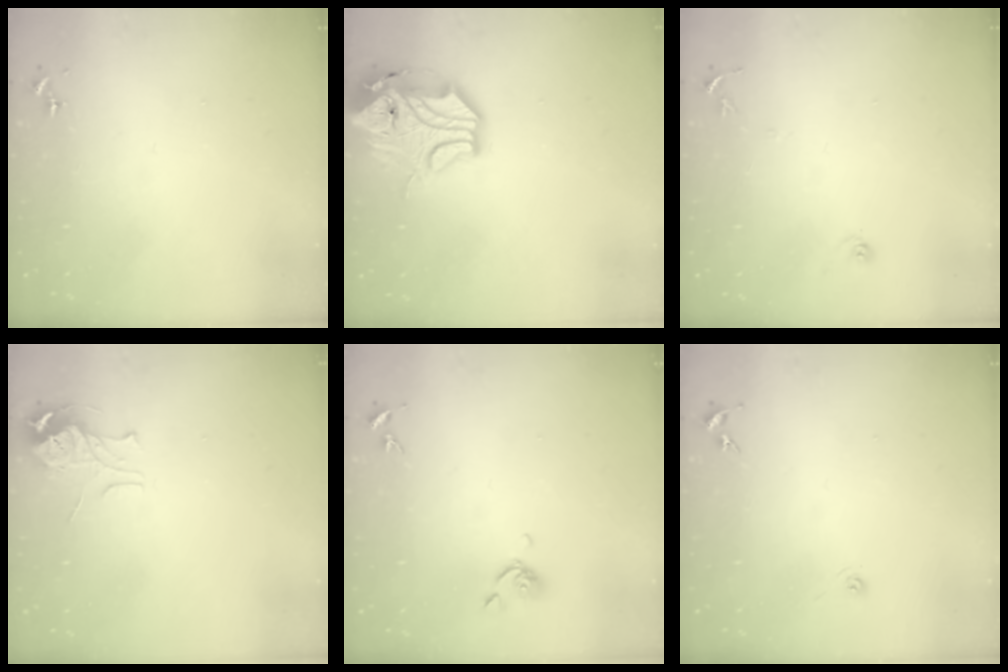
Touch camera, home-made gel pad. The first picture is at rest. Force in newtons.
{"total": 14.6, "press": 14.5, "slide": 1.7}
{"total": 6.0, "press": 5.9, "slide": 0.6}
{"total": 6.7, "press": 6.7, "slide": 0.6}
{"total": 6.2, "press": 6.1, "slide": 1.4}
{"total": 3.2, "press": 2.7, "slide": 1.7}